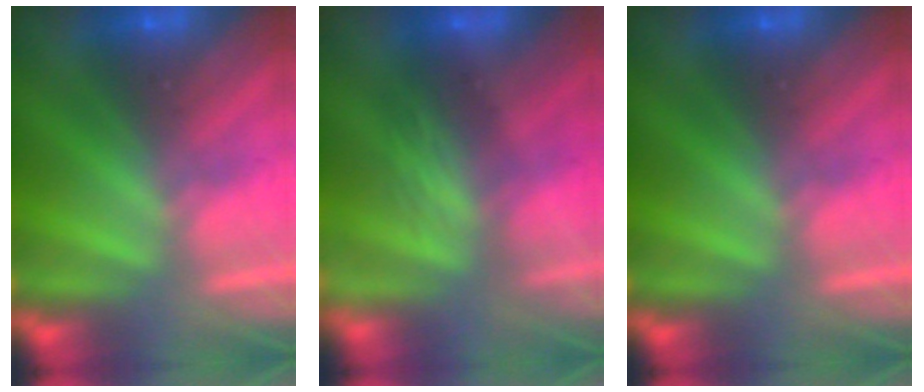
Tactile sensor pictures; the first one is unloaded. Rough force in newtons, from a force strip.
{"total": 2.0}
{"total": 0.0}